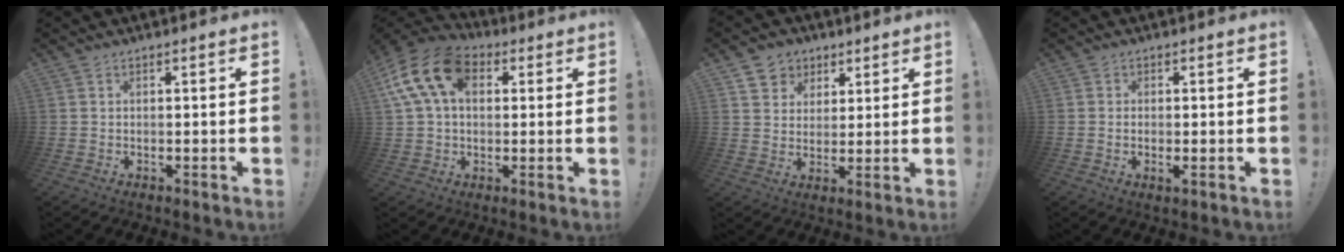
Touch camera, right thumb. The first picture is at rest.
{"total": 17.2, "force": [5.4, 11.4, 11.6], "torque": [-0.216, -0.002, 0.099]}
{"total": 7.7, "force": [3.9, 6.5, 1.4], "torque": [-0.015, -0.024, 0.078]}
{"total": 1.6, "force": [-0.2, 0.5, 1.5], "torque": [-0.027, 0.002, -0.004]}